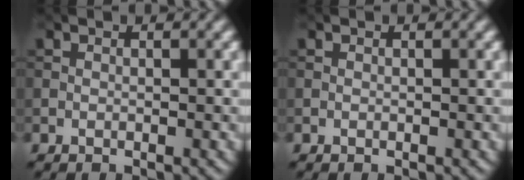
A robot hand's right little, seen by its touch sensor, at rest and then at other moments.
{"total": 0.0}